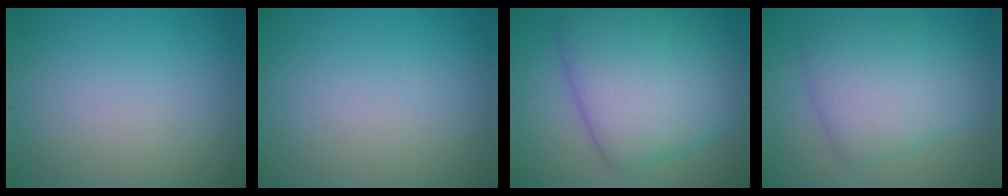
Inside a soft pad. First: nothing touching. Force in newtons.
{"total": 0.0}
{"total": 10.6, "press": 10.6, "slide": 0.2}
{"total": 6.5, "press": 6.5, "slide": 0.1}